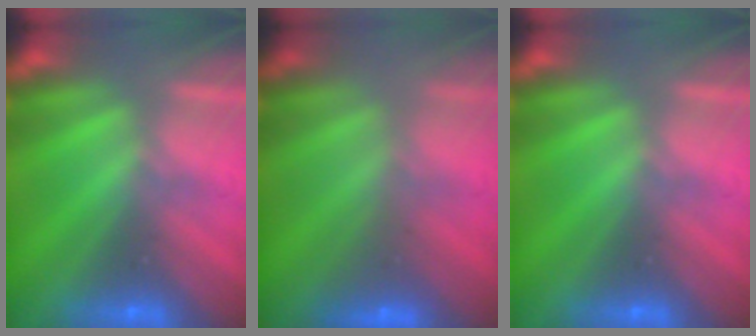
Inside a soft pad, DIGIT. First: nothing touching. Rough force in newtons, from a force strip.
{"total": 2.4}
{"total": 0.0}